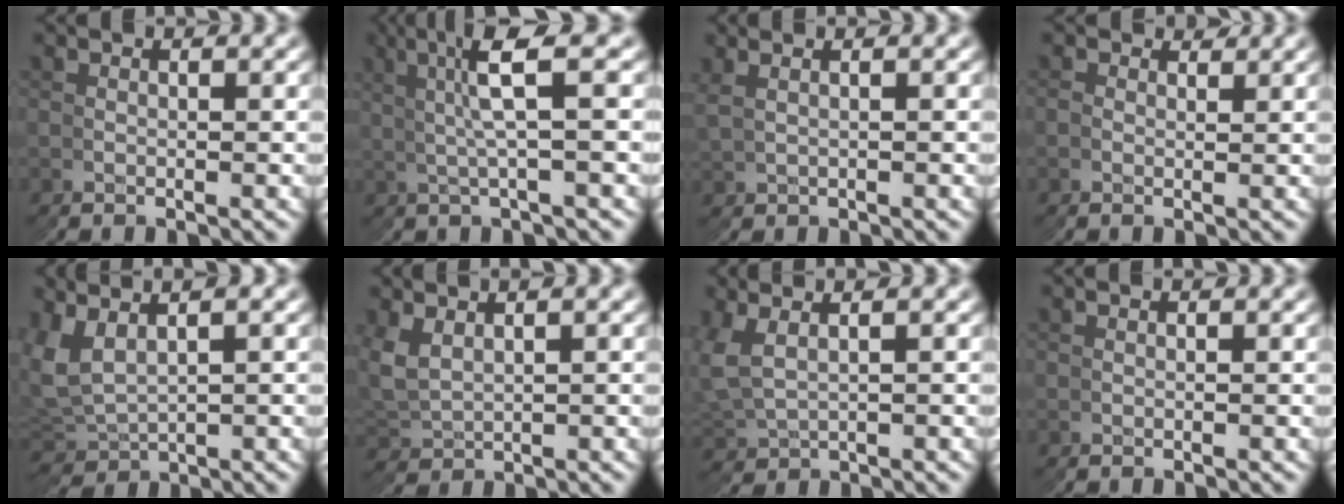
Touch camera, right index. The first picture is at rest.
{"total": 4.4, "force": [2.6, -1.0, 3.5], "torque": [-0.052, 0.036, 0.034]}
{"total": 1.0, "force": [0.8, -0.6, -0.4], "torque": [0.013, 0.008, 0.016]}
{"total": 0.7, "force": [0.2, 0.6, -0.2], "torque": [0.014, 0.000, 0.001]}
{"total": 5.4, "force": [0.2, 4.7, 2.6], "torque": [-0.092, -0.024, 0.024]}
{"total": 3.6, "force": [0.8, 3.3, 1.2], "torque": [-0.042, -0.016, 0.028]}
{"total": 3.0, "force": [0.8, 2.7, 1.0], "torque": [-0.046, -0.013, 0.032]}
{"total": 0.0}